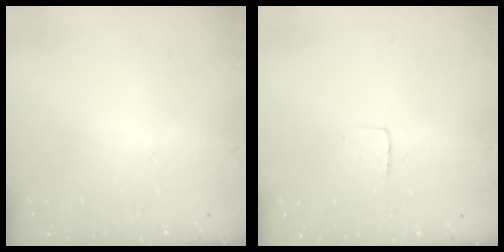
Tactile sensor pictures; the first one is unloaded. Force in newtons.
{"total": 3.0, "press": 3.0, "slide": 0.2}